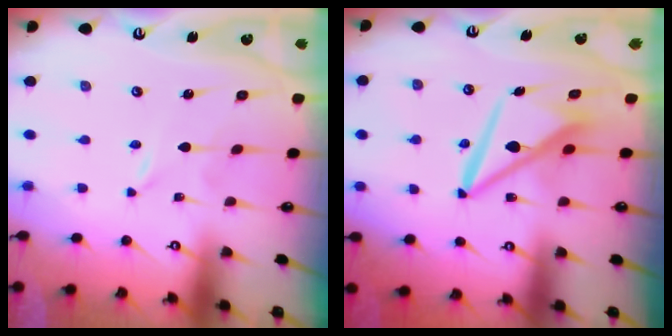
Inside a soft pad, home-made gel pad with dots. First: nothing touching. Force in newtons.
{"total": 8.9, "press": 8.9, "slide": 1.1}